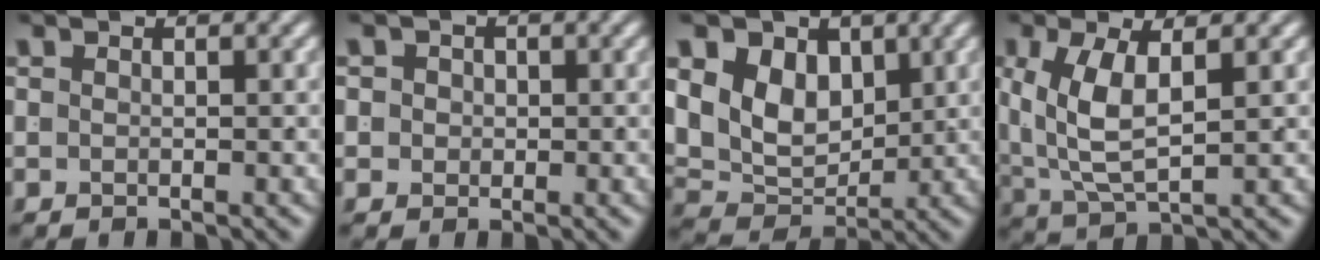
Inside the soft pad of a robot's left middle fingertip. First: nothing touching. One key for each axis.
{"total": 2.6, "fx": 0.0, "fy": 2.4, "fz": 0.8, "tx": -0.023, "ty": -0.004, "tz": -0.002}
{"total": 10.0, "fx": 0.9, "fy": 8.2, "fz": 5.6, "tx": -0.111, "ty": -0.026, "tz": 0.022}
{"total": 5.3, "fx": 0.6, "fy": 2.9, "fz": 4.4, "tx": -0.101, "ty": -0.021, "tz": 0.031}